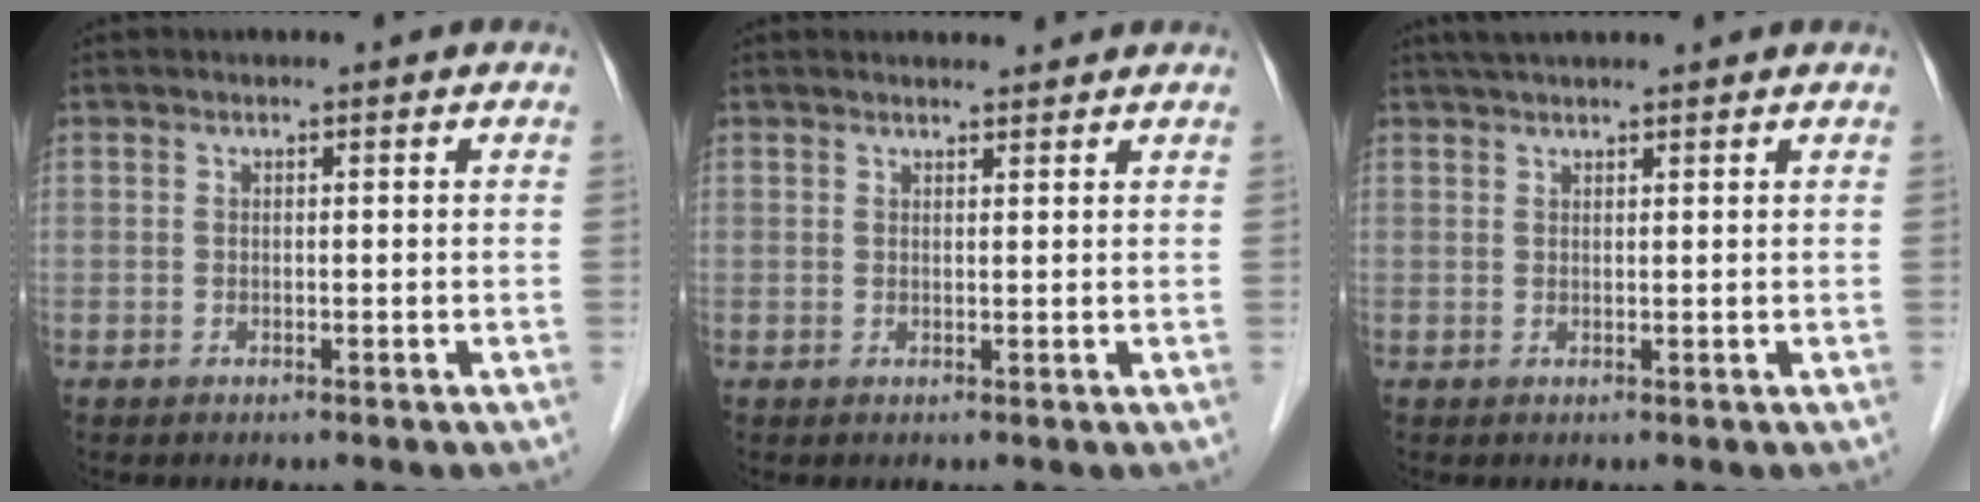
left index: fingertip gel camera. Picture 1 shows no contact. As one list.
[{"total": 2.6, "force": [2.5, 0.5, 0.4], "torque": [-0.009, 0.009, 0.033]}, {"total": 5.3, "force": [4.6, 0.3, 2.6], "torque": [-0.035, 0.035, 0.072]}]